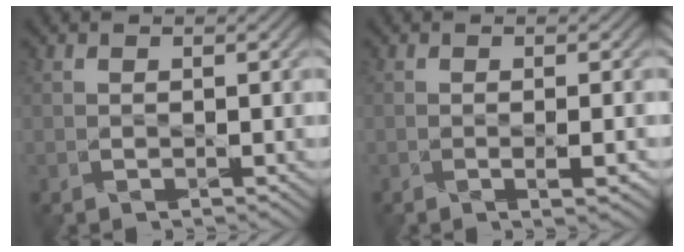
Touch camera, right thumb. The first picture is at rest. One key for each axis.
{"total": 2.6, "fx": -1.4, "fy": 0.3, "fz": 2.2, "tx": -0.034, "ty": -0.003, "tz": -0.016}